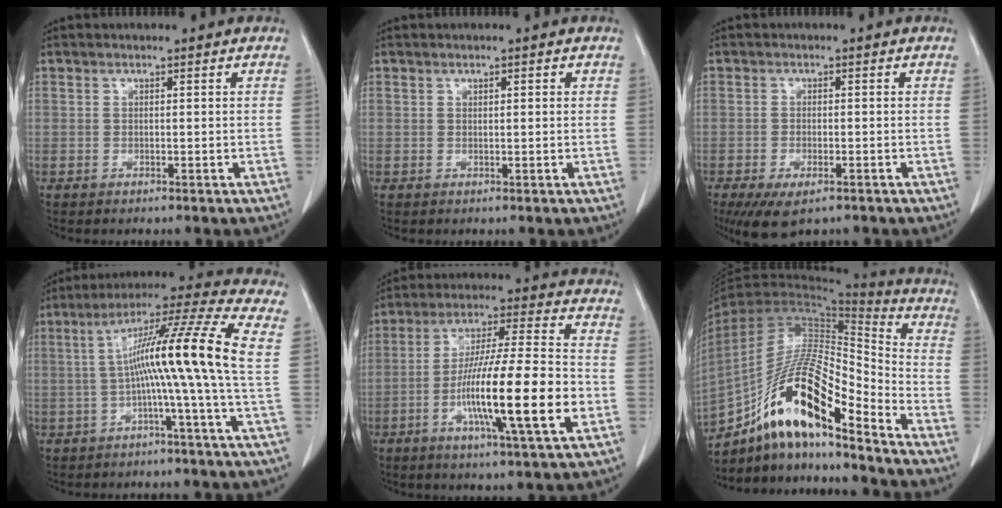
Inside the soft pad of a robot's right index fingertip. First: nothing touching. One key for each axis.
{"total": 0.9, "fx": 0.4, "fy": 0.3, "fz": 0.7, "tx": -0.012, "ty": 0.001, "tz": 0.005}
{"total": 6.0, "fx": -3.9, "fy": 2.4, "fz": 4.0, "tx": -0.066, "ty": -0.011, "tz": -0.061}
{"total": 13.6, "fx": 0.2, "fy": -2.4, "fz": 13.3, "tx": -0.217, "ty": 0.022, "tz": -0.005}
{"total": 17.9, "fx": -5.0, "fy": 0.7, "fz": 17.2, "tx": -0.302, "ty": -0.009, "tz": -0.086}
{"total": 18.6, "fx": -12.4, "fy": 3.2, "fz": 13.5, "tx": -0.262, "ty": 0.007, "tz": -0.219}